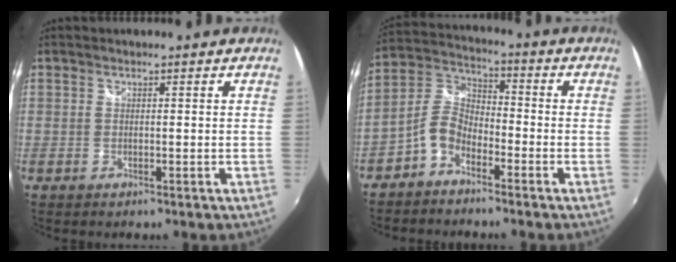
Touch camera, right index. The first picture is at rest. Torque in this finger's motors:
{"motor_torque": [0.04, -0.01, -0.19, -0.13]}